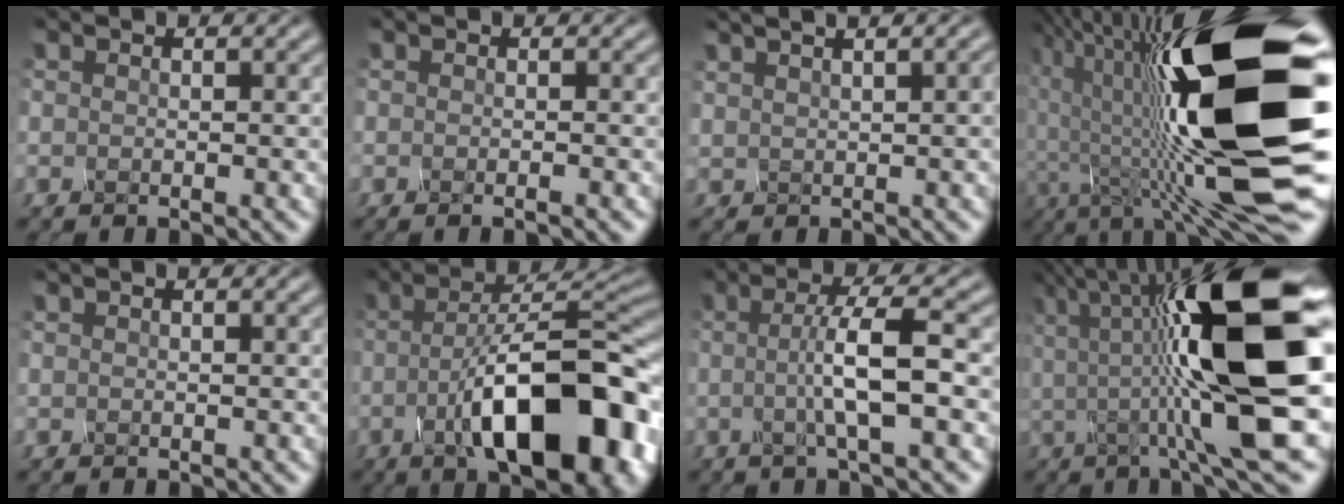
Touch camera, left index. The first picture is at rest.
{"total": 1.8, "force": [-0.5, 0.8, 1.5], "torque": [-0.005, -0.001, -0.012]}
{"total": 5.5, "force": [2.7, 1.8, 4.4], "torque": [-0.018, 0.053, 0.018]}
{"total": 17.2, "force": [-0.7, 4.7, 16.5], "torque": [-0.308, 0.014, -0.008]}
{"total": 0.0}
{"total": 13.3, "force": [-6.2, 5.0, 10.7], "torque": [-0.150, 0.012, -0.086]}
{"total": 4.2, "force": [-0.7, -0.4, 4.1], "torque": [-0.089, 0.011, -0.006]}
{"total": 13.6, "force": [1.5, 2.4, 13.3], "torque": [-0.209, 0.016, 0.029]}